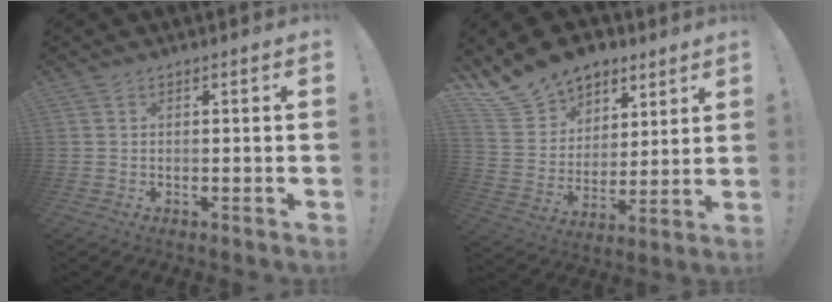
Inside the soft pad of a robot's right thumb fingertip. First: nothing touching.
{"total": 15.8, "force": [11.9, 9.6, 4.1], "torque": [-0.090, -0.078, 0.231]}